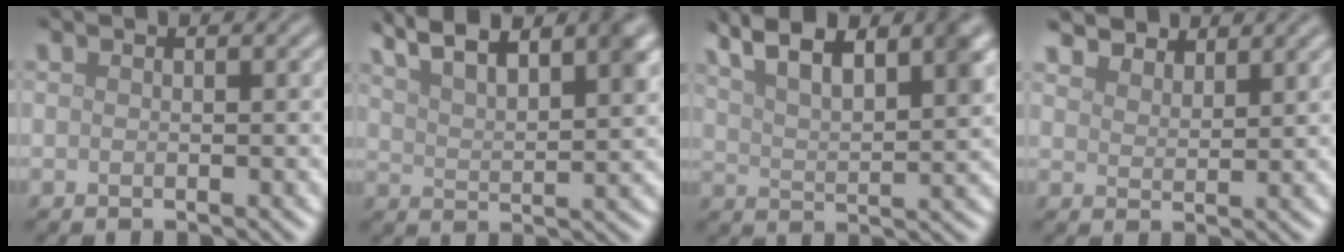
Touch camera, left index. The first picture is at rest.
{"total": 8.4, "force": [5.9, 2.6, 5.4], "torque": [-0.082, 0.024, 0.088]}
{"total": 8.2, "force": [5.2, 2.8, 5.7], "torque": [-0.098, 0.021, 0.085]}
{"total": 4.1, "force": [3.8, 1.2, 0.9], "torque": [-0.025, -0.011, 0.076]}